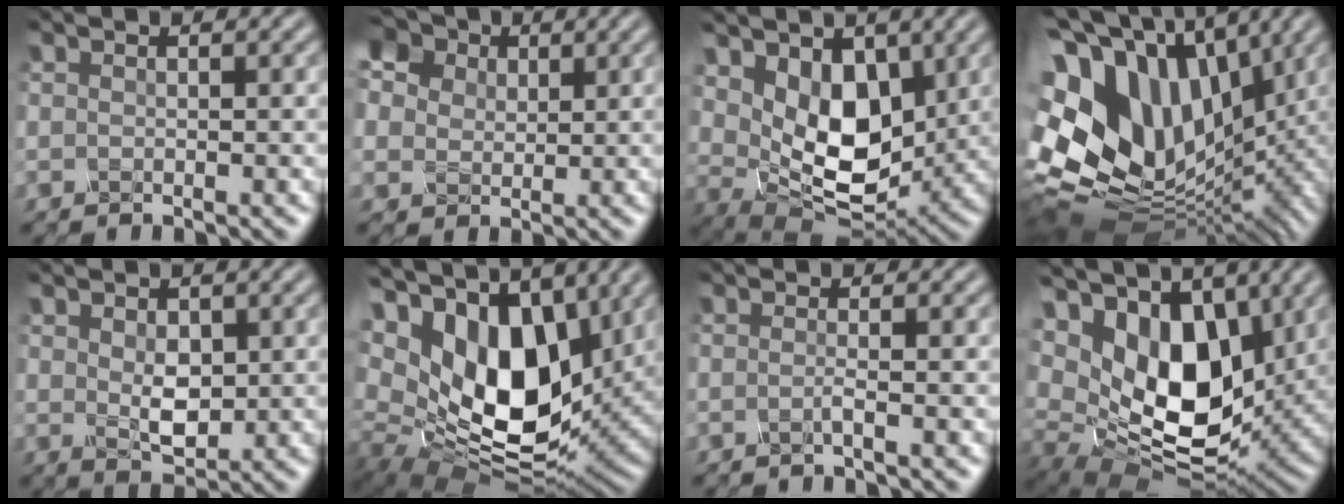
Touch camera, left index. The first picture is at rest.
{"total": 10.9, "force": [5.2, 8.1, 5.1], "torque": [-0.115, 0.040, 0.076]}
{"total": 6.8, "force": [2.0, 4.4, 4.8], "torque": [-0.096, -0.018, 0.037]}
{"total": 15.8, "force": [2.7, 11.5, 10.5], "torque": [-0.226, -0.006, 0.078]}
{"total": 2.8, "force": [0.3, 1.8, 2.2], "torque": [-0.044, 0.000, 0.012]}
{"total": 14.9, "force": [5.5, 8.9, 10.6], "torque": [-0.208, 0.009, 0.102]}
{"total": 0.9, "force": [-0.4, 0.1, 0.8], "torque": [-0.009, 0.000, -0.013]}
{"total": 11.3, "force": [4.0, 6.9, 8.0], "torque": [-0.143, -0.011, 0.069]}